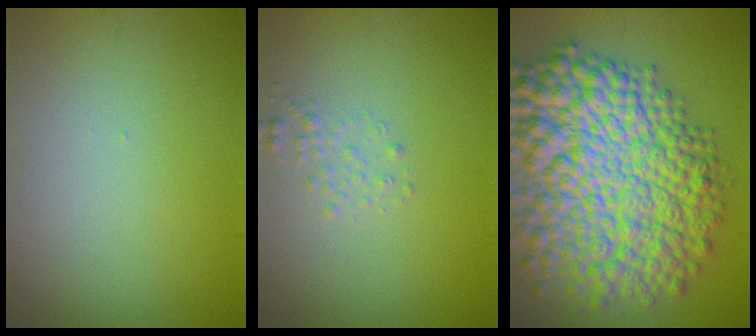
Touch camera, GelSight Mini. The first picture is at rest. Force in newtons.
{"total": 1.0, "press": 1.0, "slide": 0.0}
{"total": 13.9, "press": 13.9, "slide": 0.3}